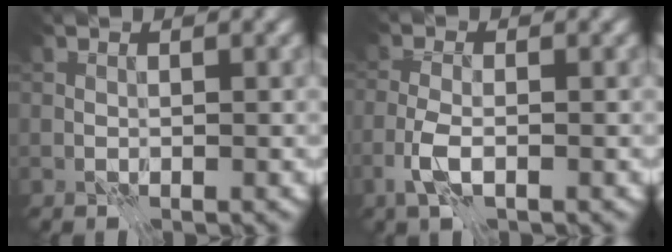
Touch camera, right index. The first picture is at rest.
{"total": 2.5, "force": [-1.2, 0.8, 2.1], "torque": [-0.050, -0.001, -0.029]}